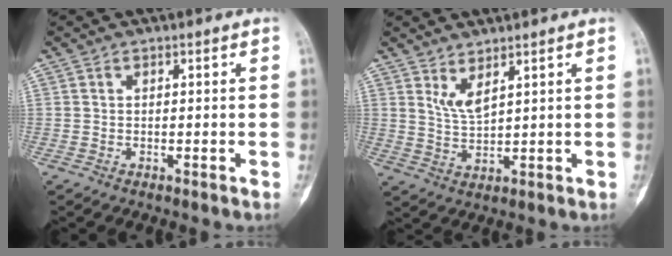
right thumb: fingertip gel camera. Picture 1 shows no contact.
{"total": 3.8, "force": [2.5, 0.9, 2.8], "torque": [-0.053, -0.028, 0.057]}